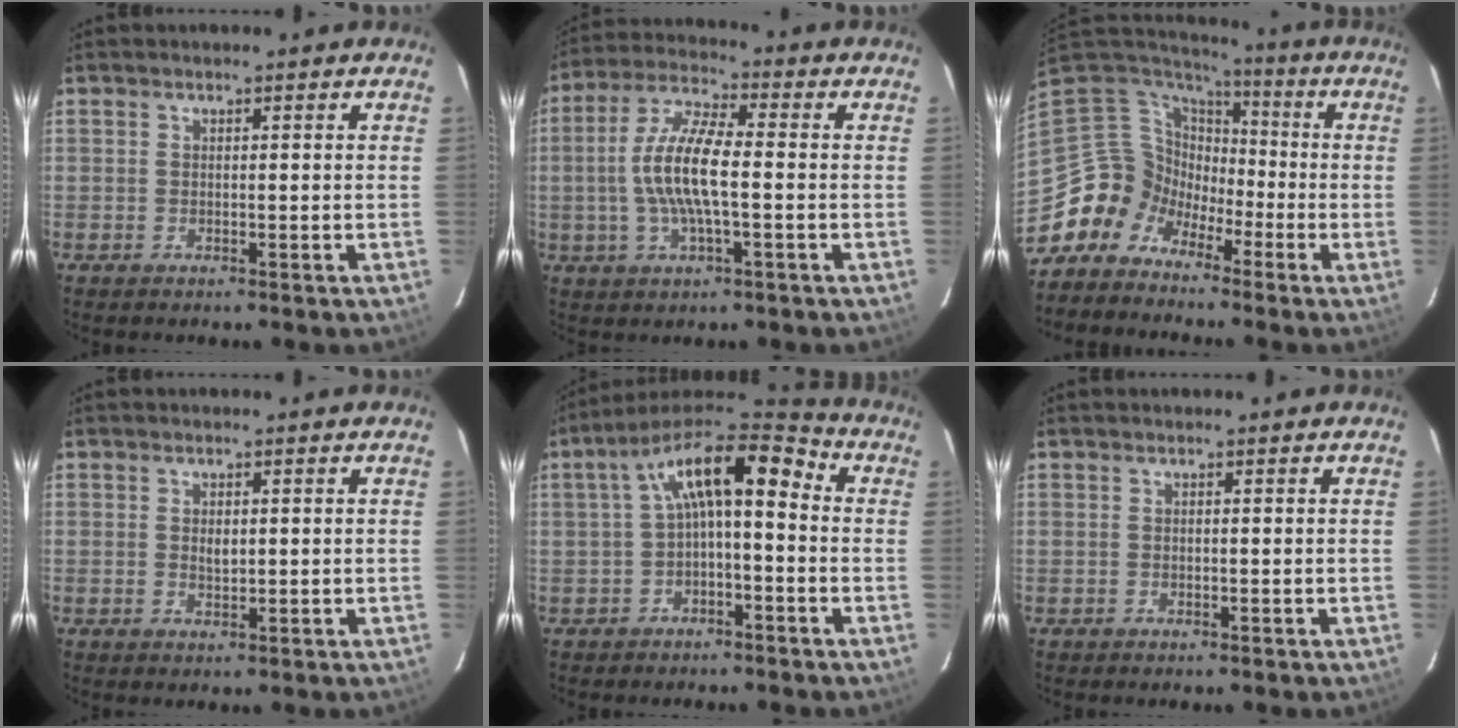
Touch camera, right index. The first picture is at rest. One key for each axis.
{"total": 11.1, "fx": -1.2, "fy": 2.8, "fz": 10.6, "tx": -0.218, "ty": 0.007, "tz": -0.026}
{"total": 9.2, "fx": -5.3, "fy": 7.5, "fz": 0.8, "tx": -0.029, "ty": 0.041, "tz": -0.119}
{"total": 1.7, "fx": 0.2, "fy": 1.0, "fz": 1.3, "tx": -0.021, "ty": 0.001, "tz": 0.005}
{"total": 11.7, "fx": 0.2, "fy": 4.8, "fz": 10.7, "tx": -0.194, "ty": 0.035, "tz": -0.001}
{"total": 0.0}